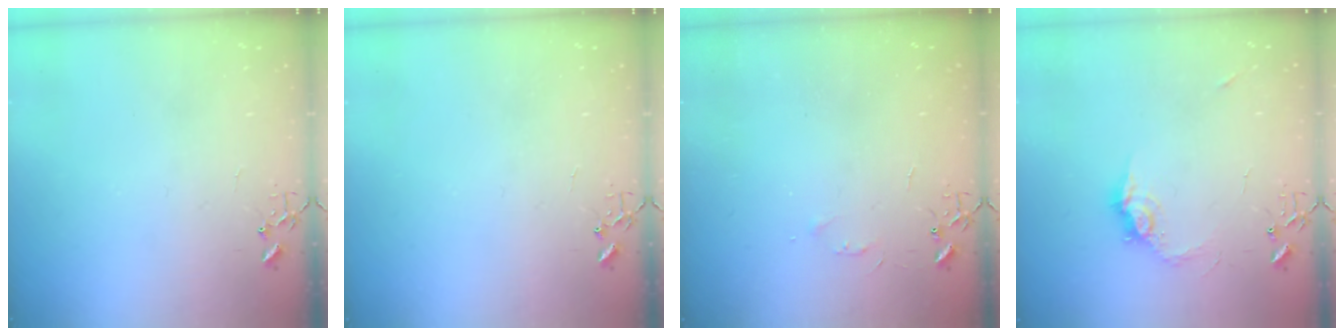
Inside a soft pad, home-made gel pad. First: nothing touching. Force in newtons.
{"total": 0.0}
{"total": 3.3, "press": 3.2, "slide": 0.5}
{"total": 9.8, "press": 9.8, "slide": 0.6}